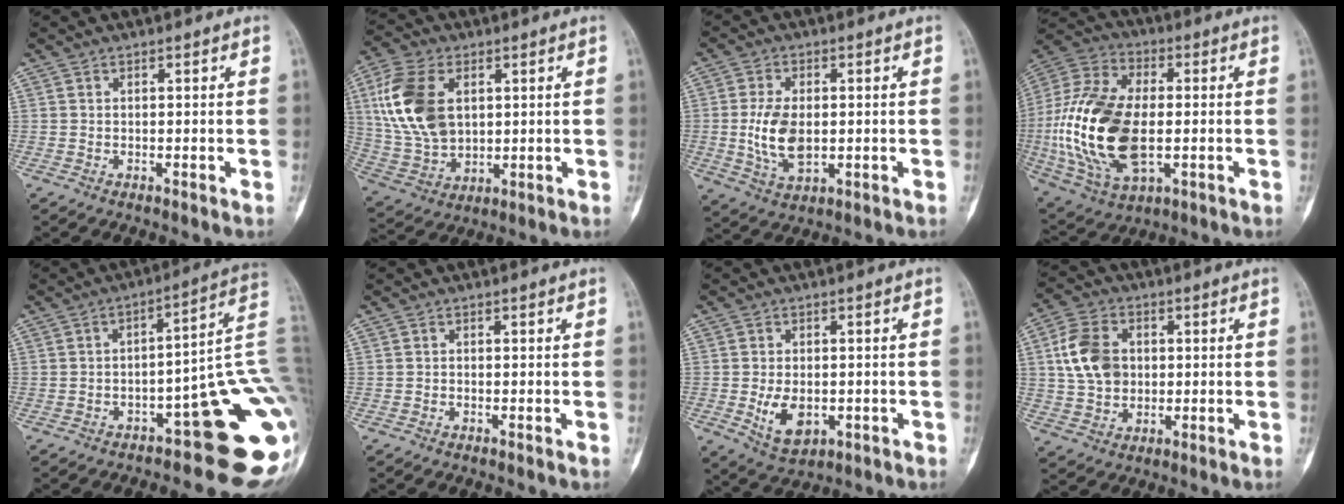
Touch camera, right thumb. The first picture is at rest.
{"total": 15.9, "force": [3.8, 10.2, 11.6], "torque": [-0.234, -0.005, 0.083]}
{"total": 9.1, "force": [-0.4, 5.3, 7.4], "torque": [-0.141, -0.006, -0.001]}
{"total": 23.9, "force": [-2.0, 13.2, 19.8], "torque": [-0.418, 0.001, -0.025]}
{"total": 18.5, "force": [-6.9, 6.2, 16.0], "torque": [-0.126, 0.072, -0.084]}
{"total": 0.0}
{"total": 7.2, "force": [-1.5, 4.6, 5.3], "torque": [-0.077, -0.004, -0.013]}
{"total": 10.5, "force": [1.5, 7.9, 6.8], "torque": [-0.116, 0.006, 0.028]}